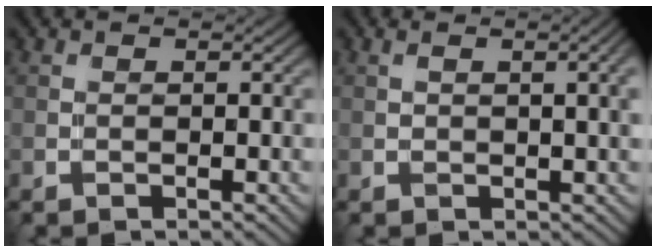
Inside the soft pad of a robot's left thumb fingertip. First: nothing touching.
{"total": 3.0, "force": [0.5, 0.8, 2.9], "torque": [-0.034, 0.007, 0.013]}